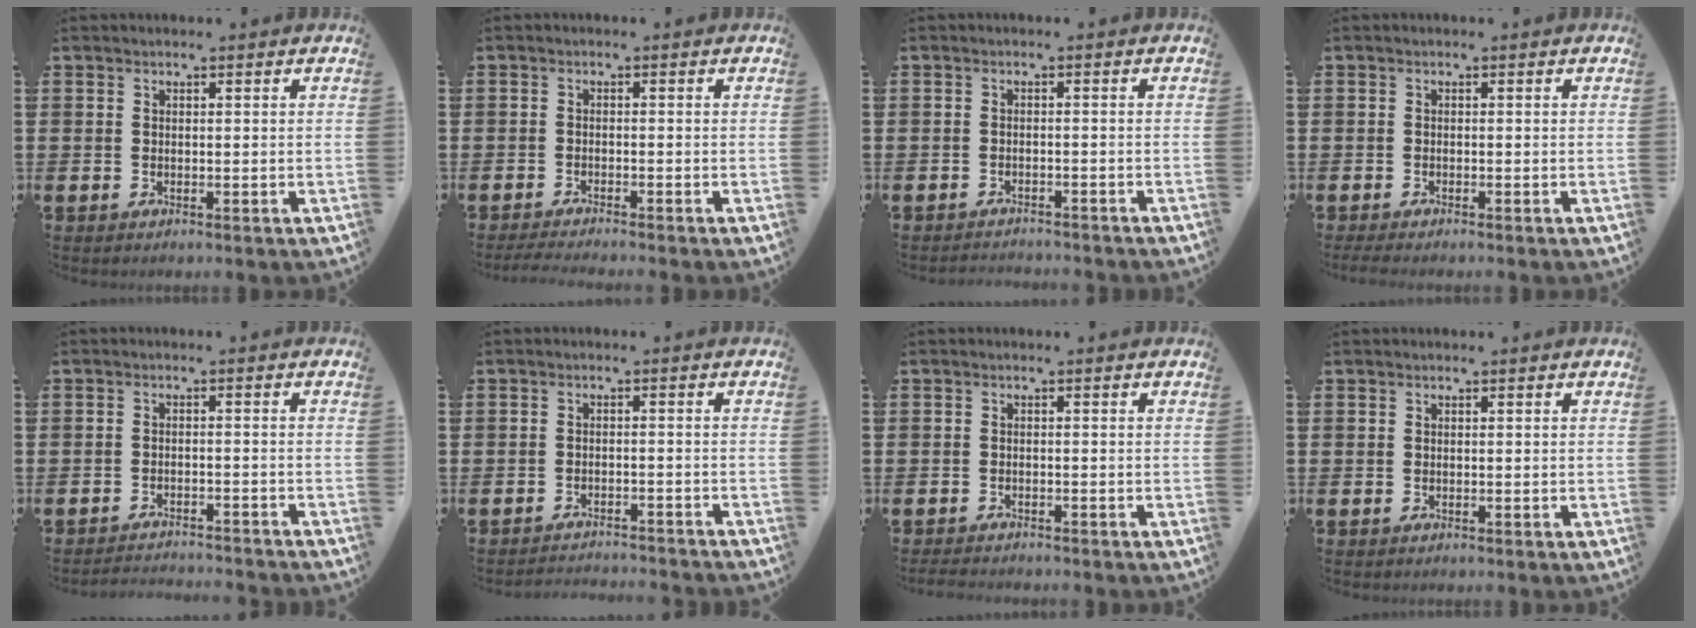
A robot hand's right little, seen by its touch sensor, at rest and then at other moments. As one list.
[{"total": 1.4, "force": [-1.2, -0.1, 0.7], "torque": [-0.009, 0.000, -0.024]}, {"total": 1.3, "force": [-1.3, -0.1, -0.1], "torque": [-0.001, 0.004, -0.028]}, {"total": 0.8, "force": [-0.6, 0.0, 0.6], "torque": [-0.009, -0.002, -0.011]}, {"total": 2.0, "force": [-2.0, -0.2, 0.0], "torque": [-0.003, 0.005, -0.044]}, {"total": 1.8, "force": [-1.8, -0.2, -0.1], "torque": [-0.001, 0.005, -0.037]}, {"total": 1.0, "force": [-1.0, 0.1, 0.2], "torque": [-0.006, 0.000, -0.020]}, {"total": 0.0}]